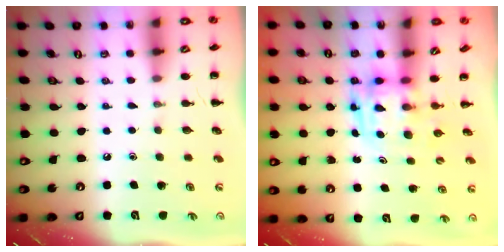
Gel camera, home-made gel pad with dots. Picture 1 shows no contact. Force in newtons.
{"total": 3.7, "press": 3.7, "slide": 0.7}